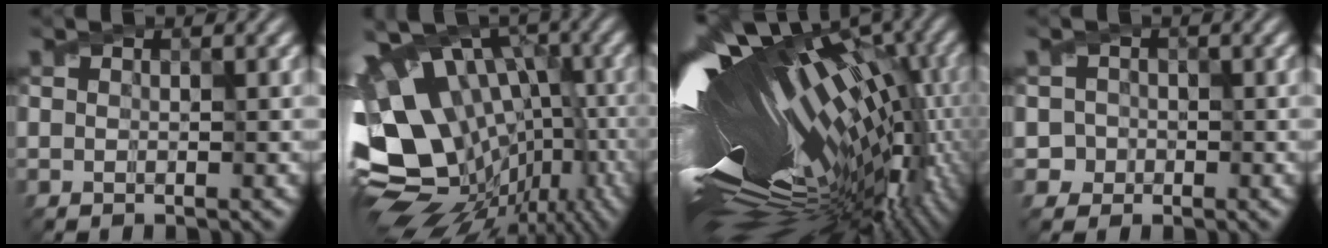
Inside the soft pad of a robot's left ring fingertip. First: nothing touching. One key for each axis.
{"total": 16.6, "fx": -2.7, "fy": 11.4, "fz": 11.7, "tx": -0.181, "ty": -0.013, "tz": -0.003}
{"total": 17.8, "fx": 1.3, "fy": 7.3, "fz": 16.2, "tx": -0.282, "ty": -0.027, "tz": 0.064}
{"total": 2.4, "fx": -0.5, "fy": 2.3, "fz": 0.3, "tx": 0.016, "ty": 0.019, "tz": -0.015}